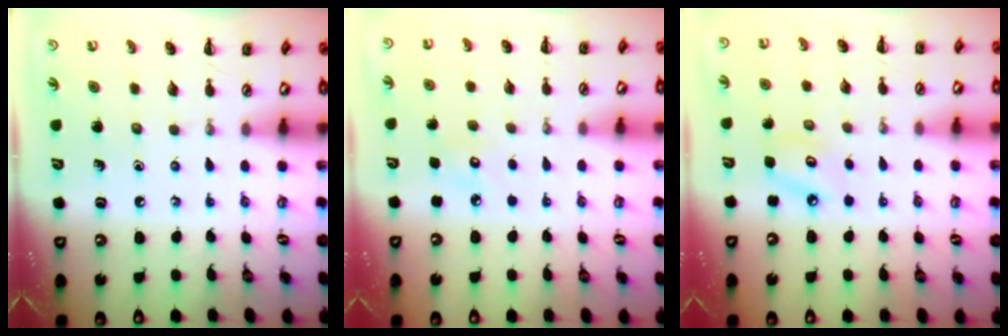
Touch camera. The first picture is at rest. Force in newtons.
{"total": 4.2, "press": 4.0, "slide": 1.1}
{"total": 4.4, "press": 4.3, "slide": 1.0}